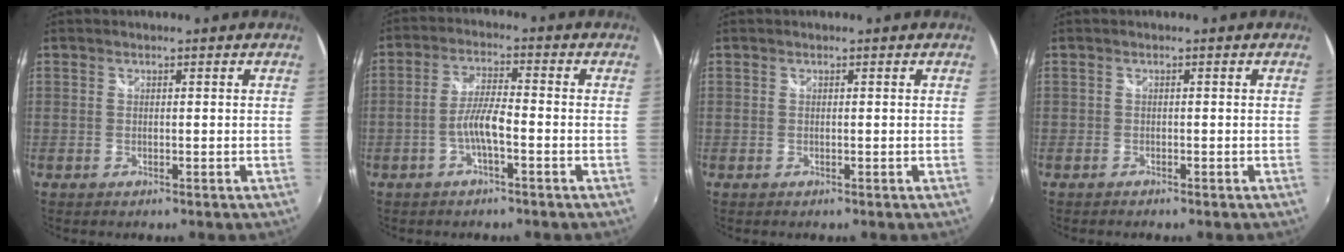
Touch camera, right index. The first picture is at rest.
{"total": 5.1, "force": [-2.1, 0.7, 4.6], "torque": [-0.096, 0.008, -0.039]}
{"total": 0.0}
{"total": 1.7, "force": [-0.3, -1.6, -0.6], "torque": [0.013, -0.009, -0.002]}